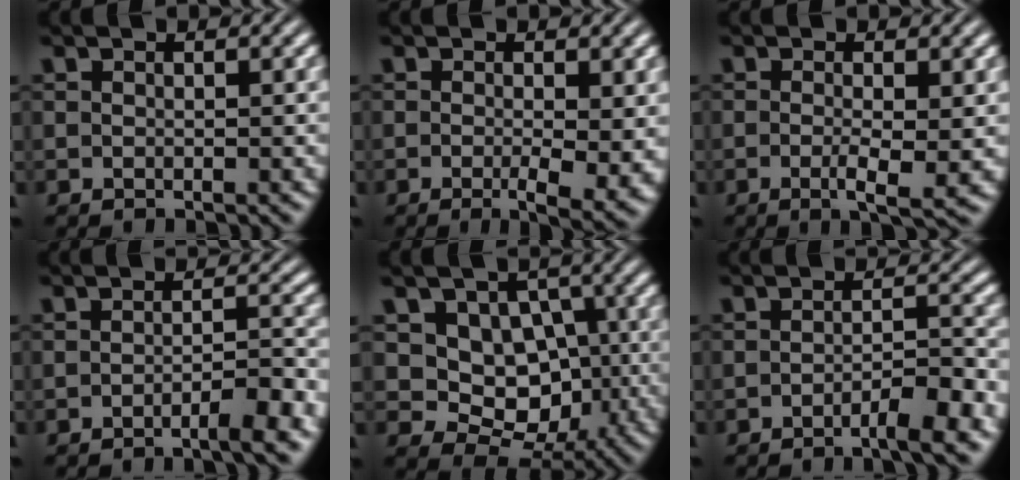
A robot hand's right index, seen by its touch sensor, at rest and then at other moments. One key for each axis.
{"total": 4.3, "fx": -1.6, "fy": 1.0, "fz": 3.8, "tx": -0.055, "ty": -0.020, "tz": -0.020}
{"total": 3.1, "fx": -0.9, "fy": 0.2, "fz": 3.0, "tx": -0.052, "ty": -0.016, "tz": -0.011}
{"total": 2.8, "fx": -2.0, "fy": -0.2, "fz": 1.9, "tx": -0.019, "ty": 0.005, "tz": -0.039}
{"total": 10.8, "fx": -1.0, "fy": 9.2, "fz": 5.5, "tx": -0.119, "ty": -0.047, "tz": -0.009}
{"total": 3.1, "fx": -2.1, "fy": -0.1, "fz": 2.3, "tx": -0.022, "ty": 0.003, "tz": -0.041}